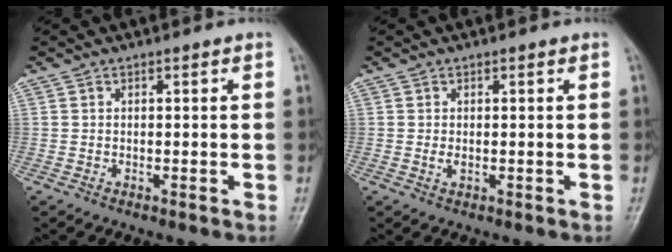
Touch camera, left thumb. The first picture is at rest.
{"total": 1.3, "force": [0.2, 0.7, 1.1], "torque": [-0.016, -0.002, 0.005]}